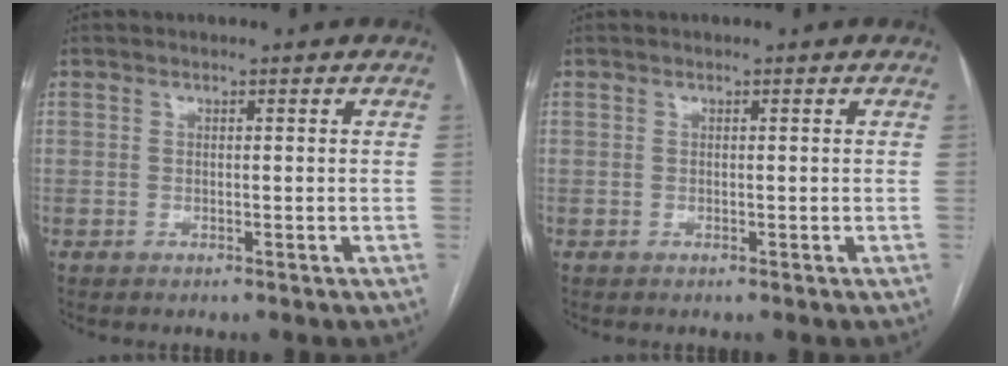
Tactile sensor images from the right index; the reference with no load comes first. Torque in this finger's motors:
{"motor_torque": [0.00, 0.00, 0.00, 0.00]}